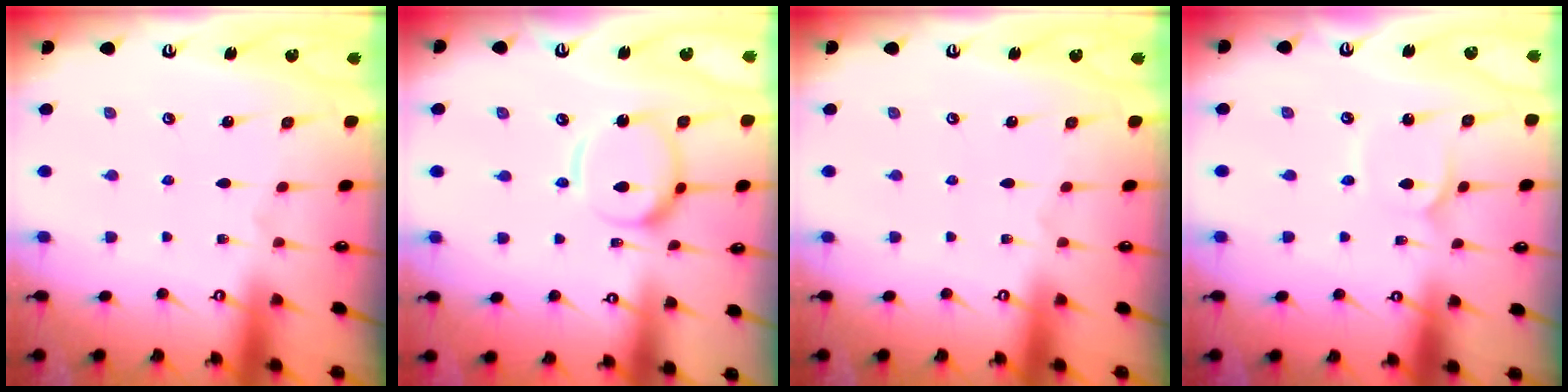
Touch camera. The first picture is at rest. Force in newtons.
{"total": 15.5, "press": 15.4, "slide": 1.5}
{"total": 0.0}
{"total": 2.5, "press": 2.5, "slide": 0.1}